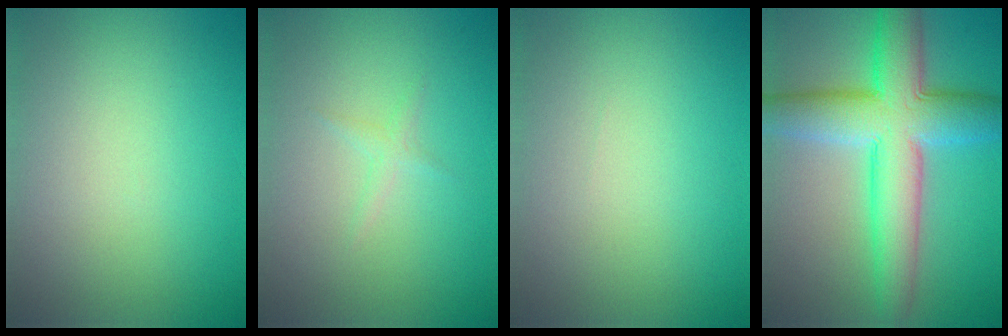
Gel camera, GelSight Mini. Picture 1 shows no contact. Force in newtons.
{"total": 0.9, "press": 0.9, "slide": 0.0}
{"total": 0.0}
{"total": 9.7, "press": 9.7, "slide": 0.4}